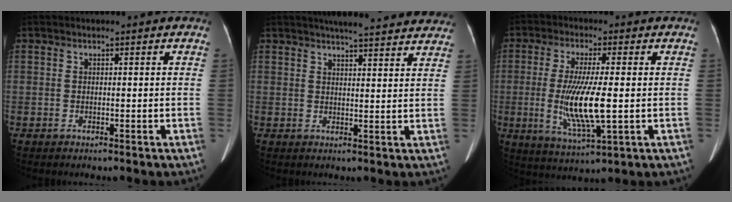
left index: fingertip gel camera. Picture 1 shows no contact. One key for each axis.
{"total": 16.7, "fx": 15.1, "fy": 2.4, "fz": 6.7, "tx": -0.080, "ty": 0.022, "tz": 0.180}
{"total": 10.5, "fx": -1.0, "fy": 1.5, "fz": 10.3, "tx": -0.208, "ty": -0.019, "tz": -0.016}